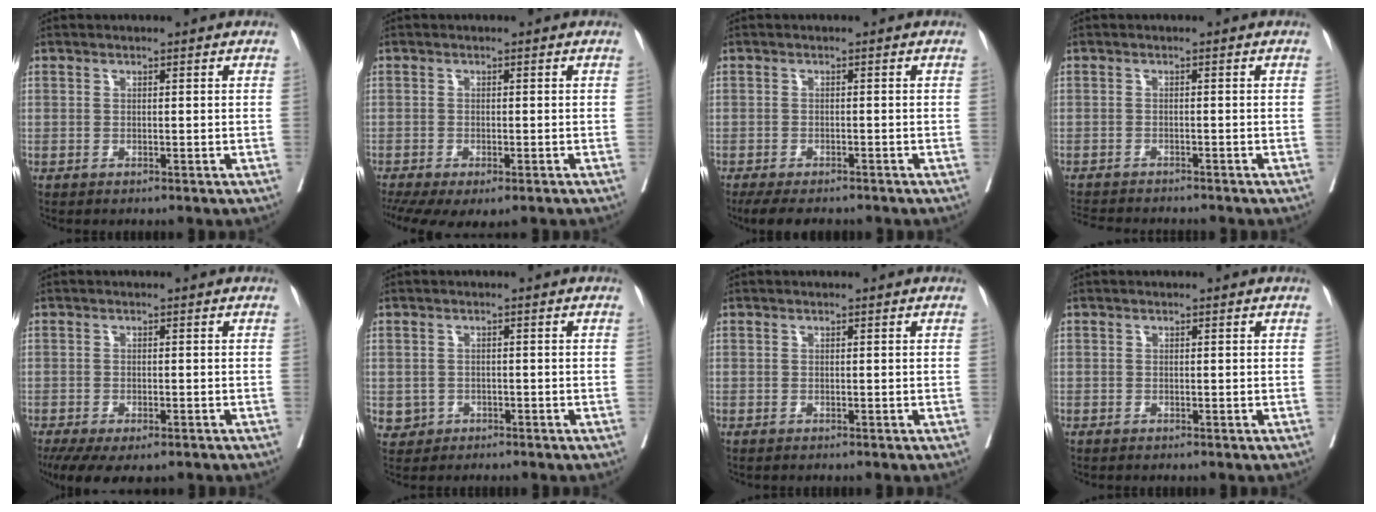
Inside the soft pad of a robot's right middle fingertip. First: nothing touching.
{"total": 9.5, "force": [-6.4, 3.8, 5.9], "torque": [-0.118, -0.010, -0.094]}
{"total": 7.4, "force": [-6.1, 2.5, 3.4], "torque": [-0.041, -0.007, -0.087]}
{"total": 8.0, "force": [-7.4, 1.7, 2.7], "torque": [-0.040, -0.007, -0.105]}
{"total": 9.7, "force": [-6.6, 4.0, 5.8], "torque": [-0.106, -0.014, -0.097]}
{"total": 2.3, "force": [-1.0, 2.1, 0.3], "torque": [-0.001, 0.008, -0.013]}
{"total": 0.0}
{"total": 0.6, "force": [0.0, 0.6, -0.1], "torque": [0.010, 0.006, -0.004]}